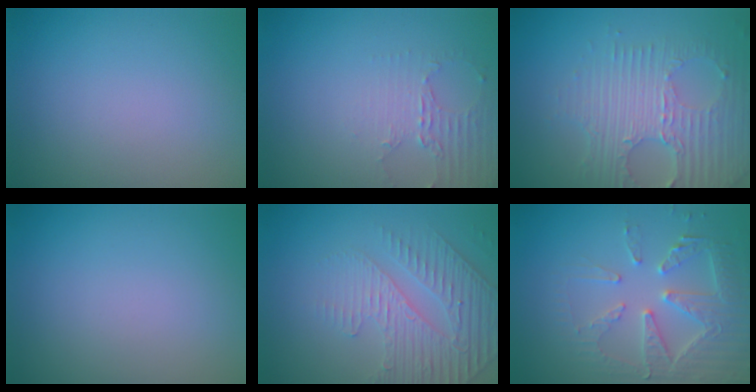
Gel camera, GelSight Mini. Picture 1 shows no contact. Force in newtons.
{"total": 2.0, "press": 1.5, "slide": 1.4}
{"total": 6.8, "press": 4.6, "slide": 5.0}
{"total": 0.0}
{"total": 4.6, "press": 3.3, "slide": 3.2}
{"total": 4.5, "press": 4.4, "slide": 0.7}